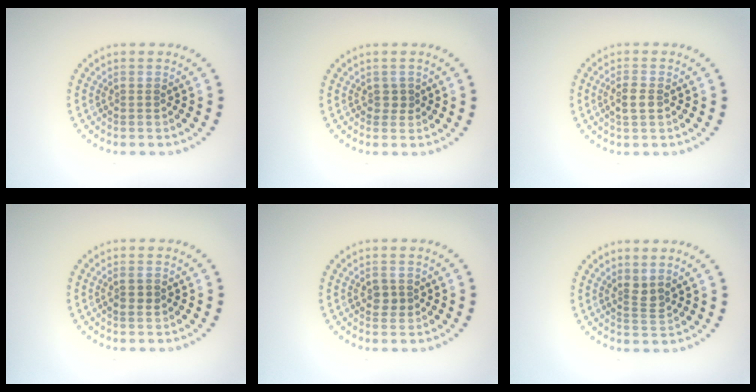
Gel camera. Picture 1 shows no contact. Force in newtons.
{"total": 1.0, "press": 0.9, "slide": 0.4}
{"total": 1.8, "press": 1.8, "slide": 0.3}
{"total": 1.2, "press": 1.2, "slide": 0.2}
{"total": 1.5, "press": 1.5, "slide": 0.1}
{"total": 1.5, "press": 1.2, "slide": 1.0}